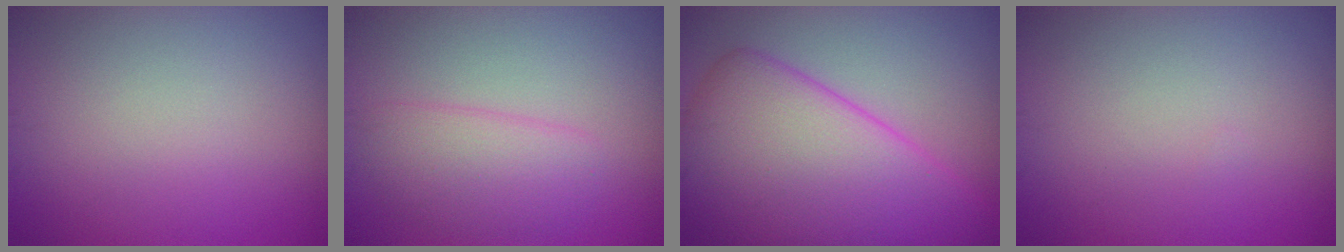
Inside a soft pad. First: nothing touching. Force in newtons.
{"total": 3.1, "press": 3.1, "slide": 0.1}
{"total": 12.0, "press": 12.0, "slide": 0.2}
{"total": 0.0}